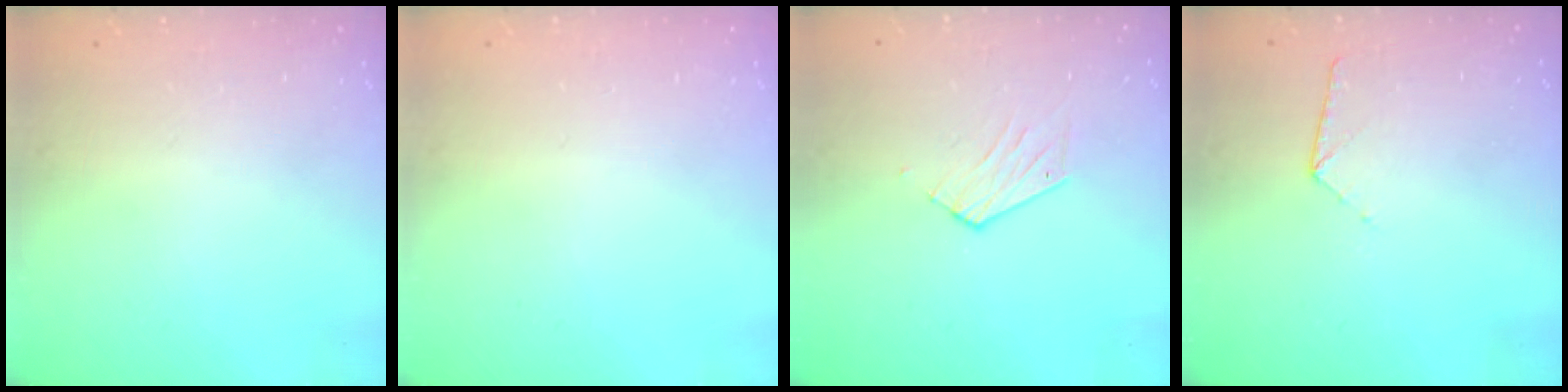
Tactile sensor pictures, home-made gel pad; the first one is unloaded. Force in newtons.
{"total": 0.0}
{"total": 4.0, "press": 3.9, "slide": 0.3}
{"total": 6.5, "press": 6.5, "slide": 0.6}